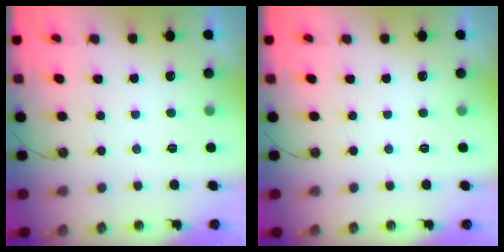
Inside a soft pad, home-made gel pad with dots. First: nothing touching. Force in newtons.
{"total": 0.0}